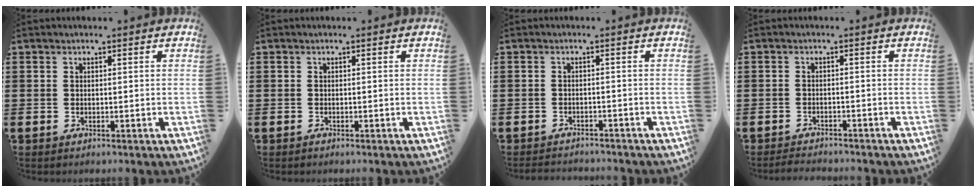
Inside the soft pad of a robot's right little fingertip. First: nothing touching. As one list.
[{"total": 0.0}, {"total": 1.3, "force": [-1.3, 0.0, -0.2], "torque": [-0.001, 0.000, -0.028]}, {"total": 1.4, "force": [-1.4, 0.0, 0.0], "torque": [-0.003, 0.000, -0.030]}]